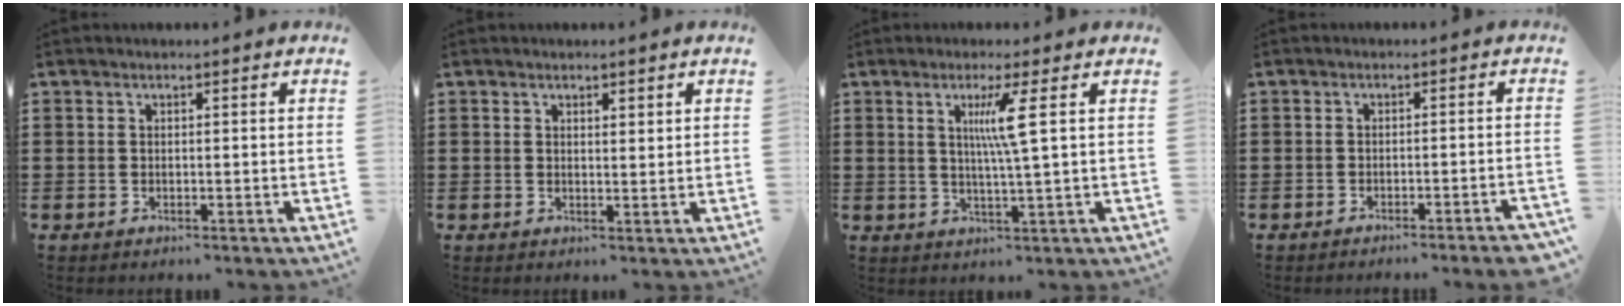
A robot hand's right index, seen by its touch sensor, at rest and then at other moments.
{"total": 1.3, "force": [1.1, 0.6, 0.3], "torque": [-0.008, 0.004, 0.021]}
{"total": 5.5, "force": [1.5, -0.8, 5.2], "torque": [-0.102, -0.007, 0.020]}
{"total": 2.3, "force": [-1.9, -0.4, 1.3], "torque": [-0.020, -0.001, -0.036]}